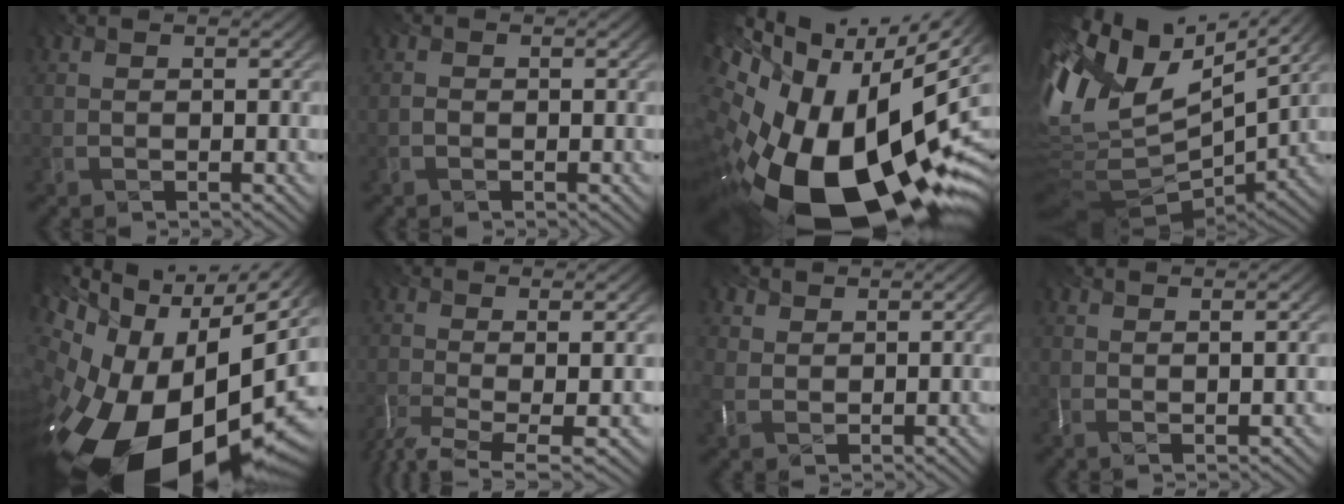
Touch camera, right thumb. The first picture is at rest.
{"total": 1.0, "force": [-0.8, -0.3, -0.6], "torque": [-0.007, -0.004, 0.000]}
{"total": 20.5, "force": [-5.6, 11.4, 16.1], "torque": [-0.301, -0.061, -0.065]}
{"total": 13.5, "force": [2.3, 7.3, 11.1], "torque": [-0.271, -0.005, 0.068]}
{"total": 20.8, "force": [-8.0, 11.8, 15.1], "torque": [-0.308, -0.079, -0.095]}
{"total": 5.7, "force": [-2.3, 0.5, 5.2], "torque": [-0.095, -0.005, -0.017]}
{"total": 1.7, "force": [0.9, 1.4, -0.1], "torque": [-0.031, -0.005, 0.044]}
{"total": 1.4, "force": [0.5, -0.1, 1.3], "torque": [-0.029, 0.004, 0.009]}